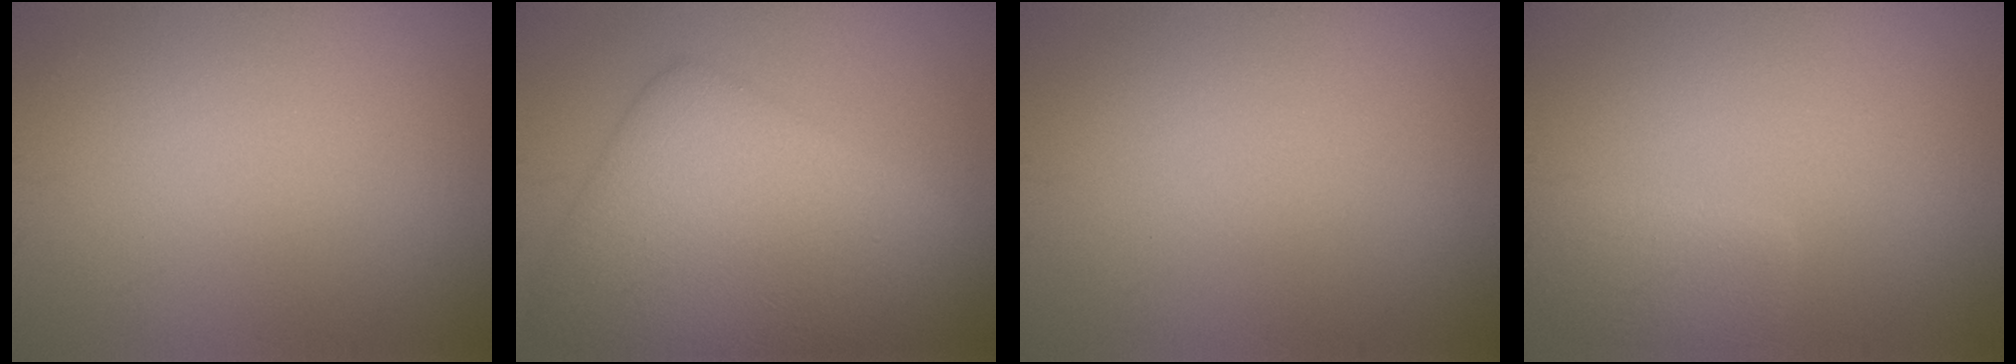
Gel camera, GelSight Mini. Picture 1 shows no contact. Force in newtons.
{"total": 9.7, "press": 9.7, "slide": 0.2}
{"total": 0.0}
{"total": 2.4, "press": 2.3, "slide": 0.2}